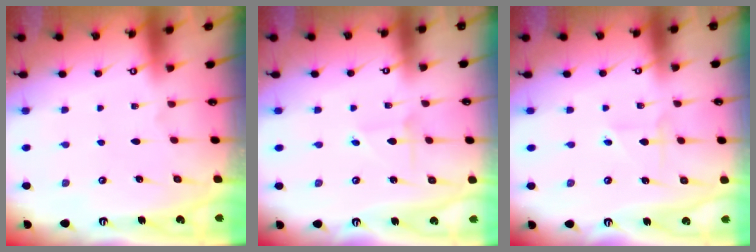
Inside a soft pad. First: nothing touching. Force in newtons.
{"total": 1.3, "press": 1.3, "slide": 0.1}
{"total": 2.8, "press": 2.6, "slide": 0.9}